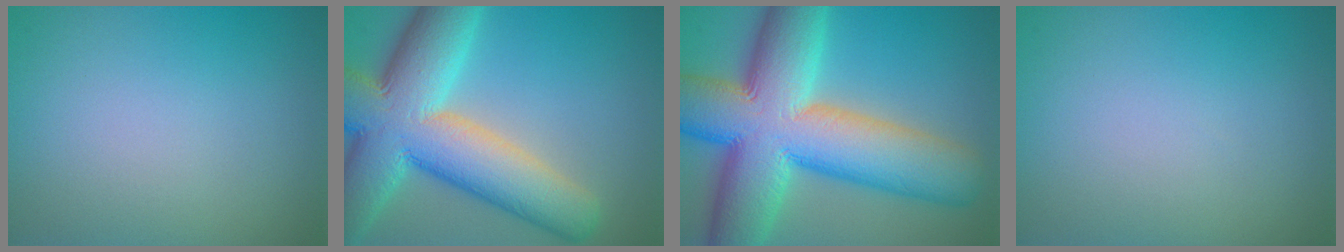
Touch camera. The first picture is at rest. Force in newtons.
{"total": 14.0, "press": 13.9, "slide": 0.8}
{"total": 15.8, "press": 15.8, "slide": 0.6}
{"total": 0.0}